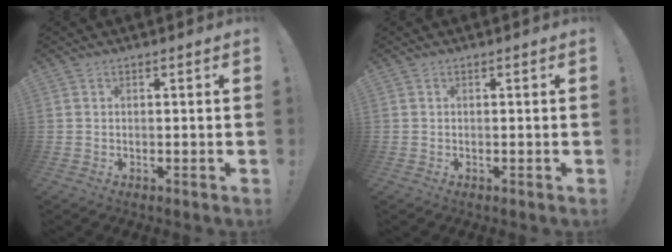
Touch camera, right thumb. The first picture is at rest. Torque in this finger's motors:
{"motor_torque": [-0.01, -0.16, 0.18, -0.05, -0.04]}